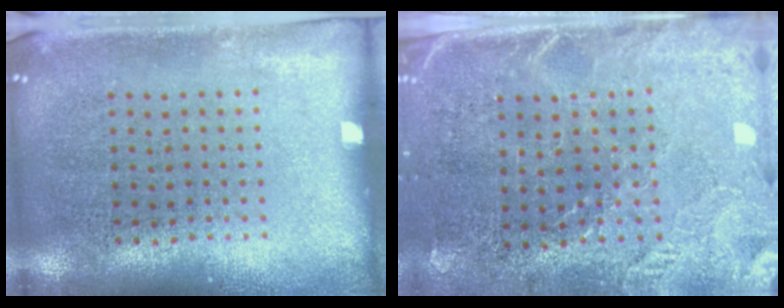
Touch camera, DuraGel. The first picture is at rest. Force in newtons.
{"total": 3.1, "press": 2.8, "slide": 1.3}